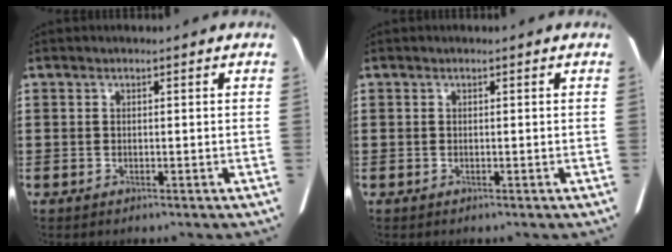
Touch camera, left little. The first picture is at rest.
{"total": 0.0}